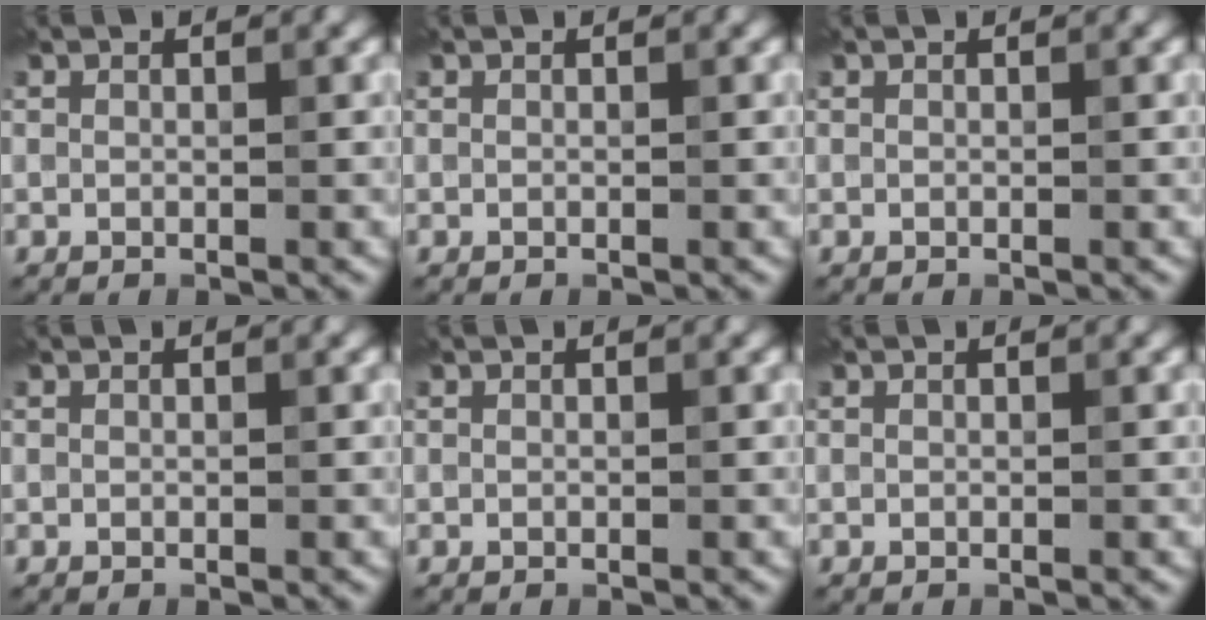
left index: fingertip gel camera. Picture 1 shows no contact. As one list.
[{"total": 0.0}, {"total": 0.0}, {"total": 0.0}, {"total": 0.0}, {"total": 0.0}]